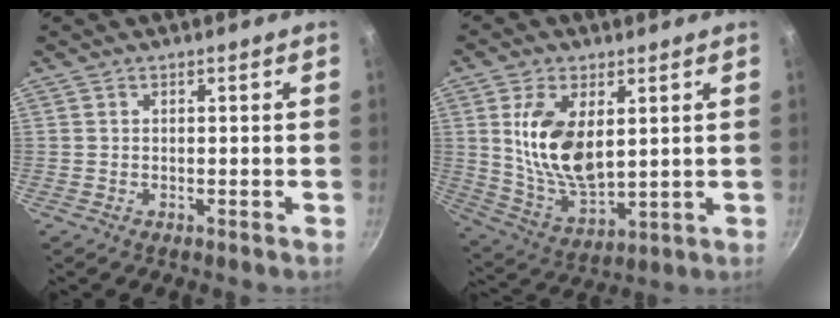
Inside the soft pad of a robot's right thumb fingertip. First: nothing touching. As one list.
[{"total": 13.9, "force": [3.1, 7.4, 11.3], "torque": [-0.203, -0.026, 0.073]}]